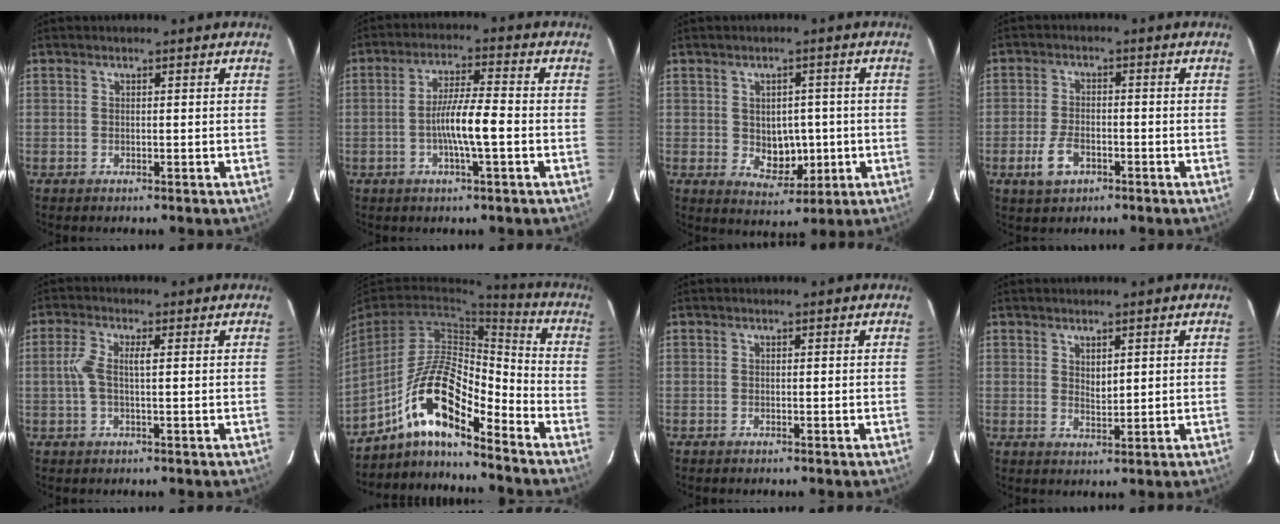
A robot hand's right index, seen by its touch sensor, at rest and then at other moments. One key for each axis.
{"total": 7.4, "fx": -1.7, "fy": 0.3, "fz": 7.1, "tx": -0.135, "ty": 0.003, "tz": -0.035}
{"total": 6.2, "fx": -0.4, "fy": 4.3, "fz": 4.4, "tx": -0.055, "ty": 0.001, "tz": 0.007}
{"total": 4.7, "fx": -2.3, "fy": 2.7, "fz": 3.1, "tx": -0.069, "ty": -0.001, "tz": -0.038}
{"total": 3.8, "fx": 0.3, "fy": 0.8, "fz": 3.7, "tx": -0.091, "ty": 0.011, "tz": 0.003}
{"total": 13.8, "fx": -9.3, "fy": 3.1, "fz": 9.8, "tx": -0.189, "ty": 0.026, "tz": -0.166}
{"total": 0.0}
{"total": 2.2, "fx": 0.9, "fy": 0.9, "fz": 1.8, "tx": -0.033, "ty": -0.005, "tz": 0.020}